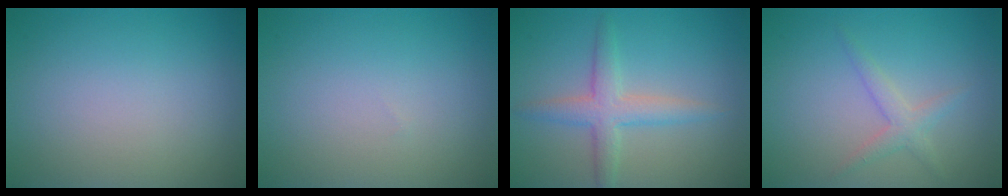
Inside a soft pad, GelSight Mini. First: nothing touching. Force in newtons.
{"total": 0.0}
{"total": 3.3, "press": 3.3, "slide": 0.3}
{"total": 1.8, "press": 1.8, "slide": 0.1}